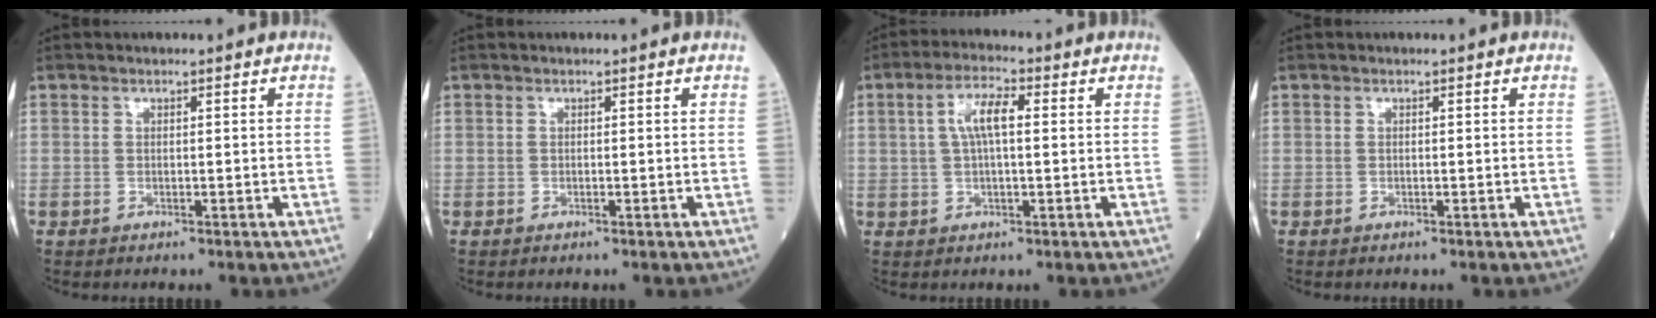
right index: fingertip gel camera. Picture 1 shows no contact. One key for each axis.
{"total": 0.0}
{"total": 5.7, "fx": 1.1, "fy": 1.5, "fz": 5.4, "tx": -0.106, "ty": 0.016, "tz": 0.020}
{"total": 0.0}